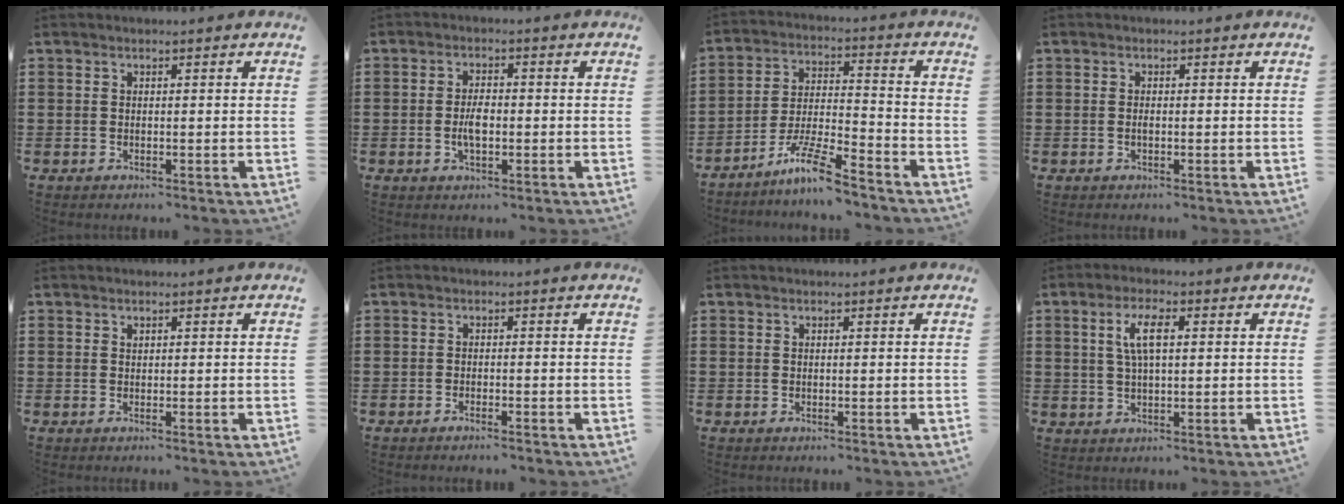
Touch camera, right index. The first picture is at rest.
{"total": 3.6, "force": [-0.6, 1.6, 3.2], "torque": [-0.074, 0.000, -0.016]}
{"total": 8.8, "force": [-7.2, 0.7, 5.0], "torque": [-0.104, 0.003, -0.140]}
{"total": 0.7, "force": [-0.1, 0.2, 0.6], "torque": [-0.015, -0.003, -0.002]}
{"total": 0.0}
{"total": 1.0, "force": [-0.9, -0.1, 0.3], "torque": [-0.008, 0.000, -0.018]}
{"total": 0.0}
{"total": 5.0, "force": [0.9, 1.6, 4.7], "torque": [-0.096, 0.010, 0.012]}